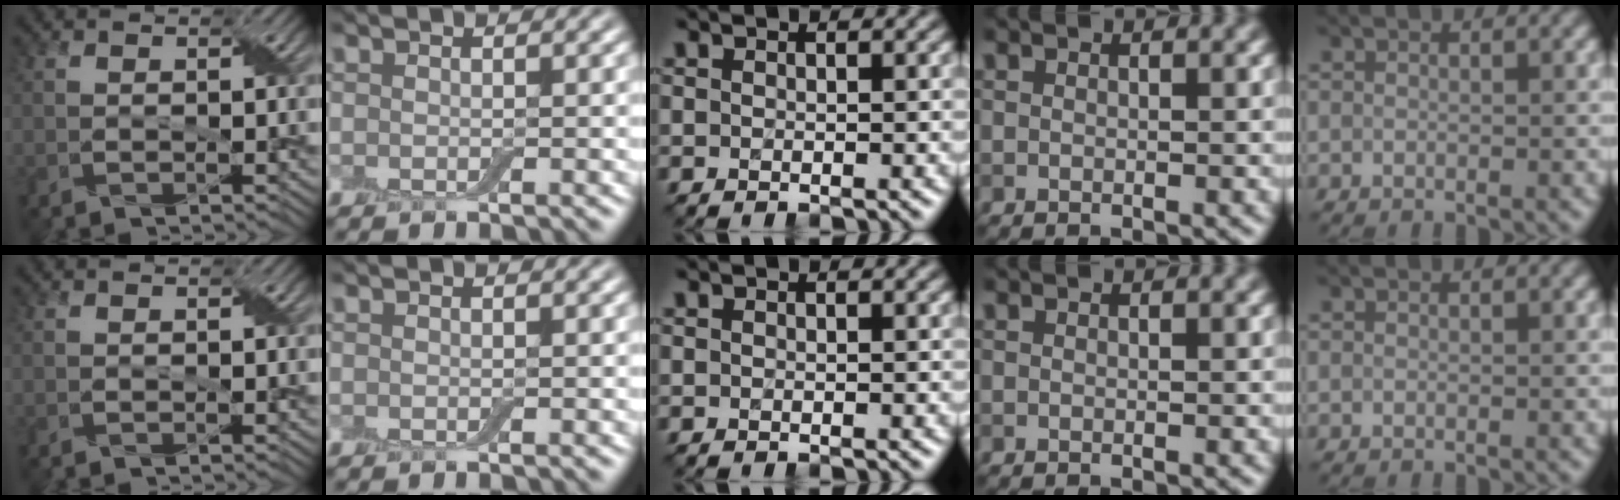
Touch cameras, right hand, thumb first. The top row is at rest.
{}